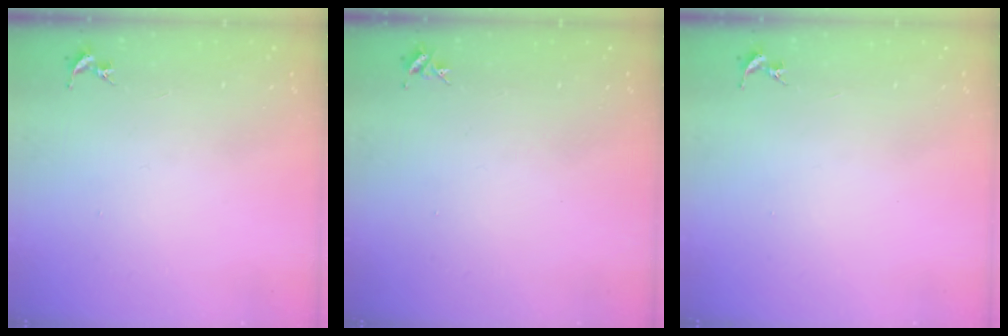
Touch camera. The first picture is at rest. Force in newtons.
{"total": 4.0, "press": 4.0, "slide": 0.5}
{"total": 0.0}